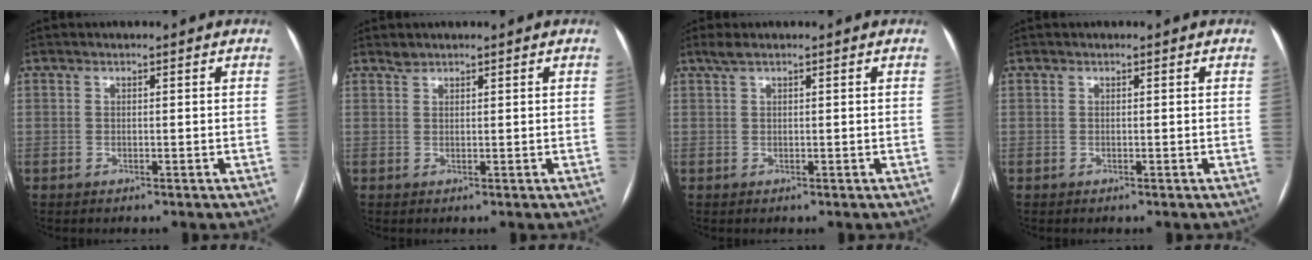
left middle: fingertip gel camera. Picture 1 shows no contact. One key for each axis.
{"total": 0.8, "fx": 0.8, "fy": 0.1, "fz": 0.0, "tx": -0.005, "ty": 0.001, "tz": 0.019}
{"total": 1.3, "fx": 0.9, "fy": 0.0, "fz": 0.9, "tx": -0.025, "ty": 0.012, "tz": 0.024}
{"total": 0.0}